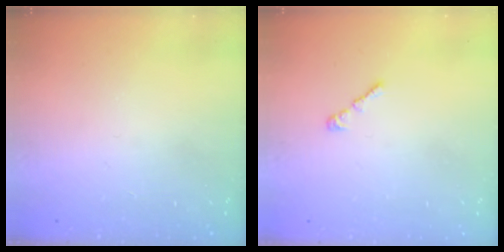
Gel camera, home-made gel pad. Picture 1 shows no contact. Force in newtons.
{"total": 2.2, "press": 2.1, "slide": 0.6}